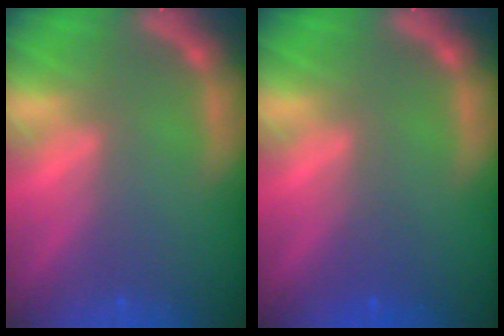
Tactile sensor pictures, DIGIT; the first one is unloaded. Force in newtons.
{"total": 1.5}